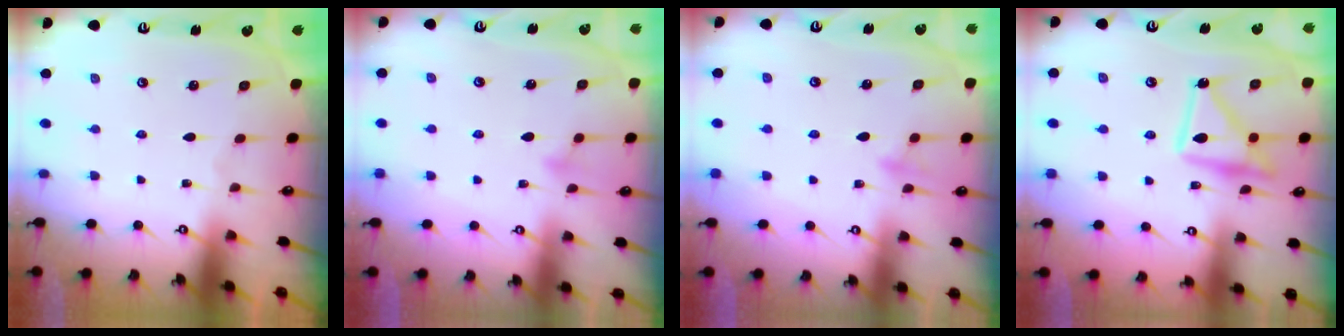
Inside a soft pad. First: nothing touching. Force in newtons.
{"total": 7.1, "press": 7.1, "slide": 0.5}
{"total": 7.9, "press": 7.9, "slide": 0.6}
{"total": 15.8, "press": 15.7, "slide": 1.1}